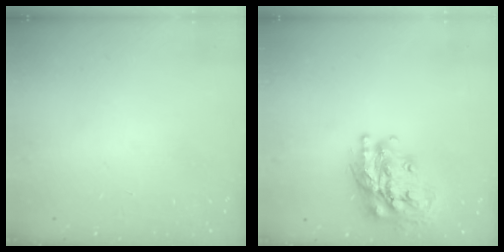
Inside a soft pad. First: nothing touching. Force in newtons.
{"total": 20.5, "press": 20.5, "slide": 1.6}